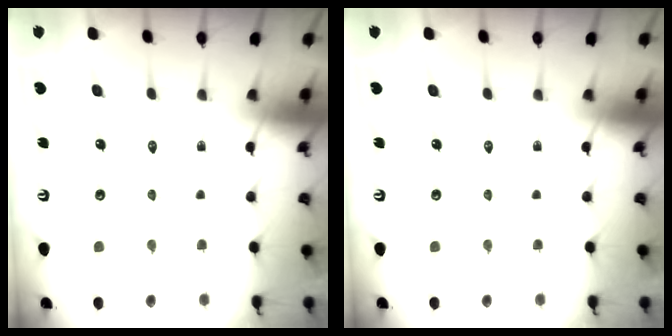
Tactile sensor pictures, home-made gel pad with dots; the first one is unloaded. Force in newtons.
{"total": 0.0}